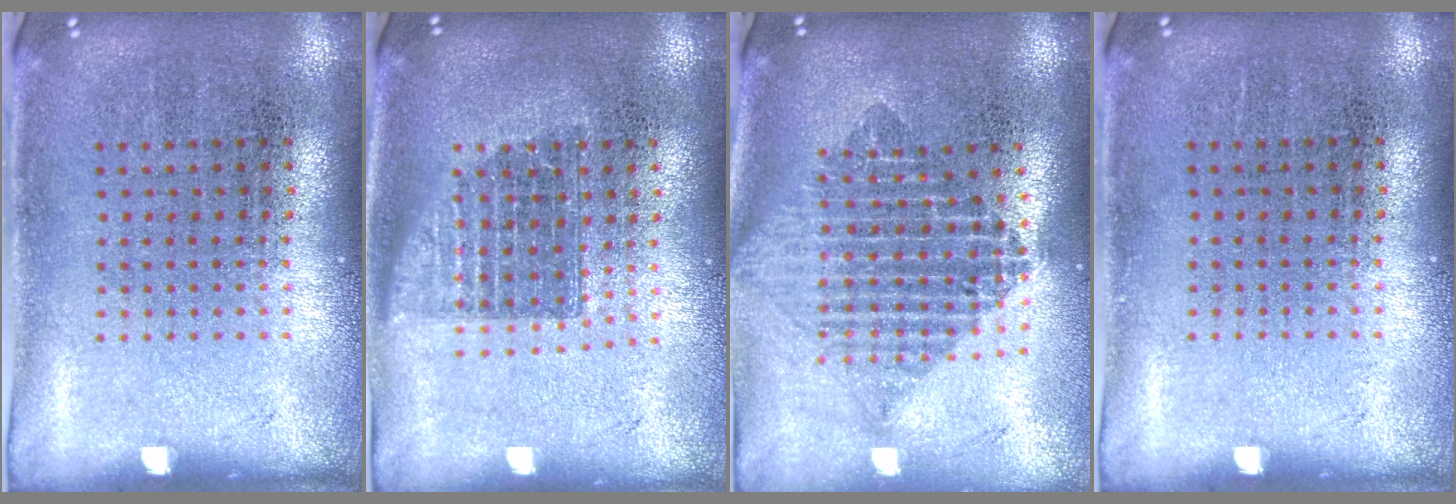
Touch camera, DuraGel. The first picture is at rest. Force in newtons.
{"total": 1.3, "press": 1.1, "slide": 0.8}
{"total": 2.1, "press": 1.7, "slide": 1.2}
{"total": 0.0}